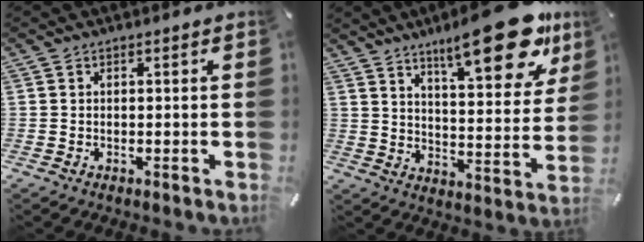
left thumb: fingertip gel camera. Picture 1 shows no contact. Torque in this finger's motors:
{"motor_torque": [3.16, 1.85, 0.91, -0.08, 0.18]}